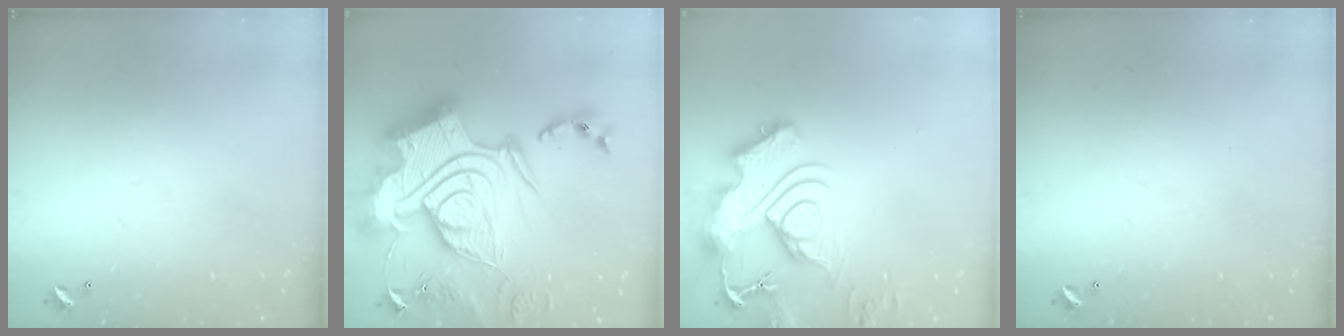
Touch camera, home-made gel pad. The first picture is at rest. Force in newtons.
{"total": 0.6, "press": 0.6, "slide": 0.0}
{"total": 16.4, "press": 16.3, "slide": 1.5}
{"total": 0.0}